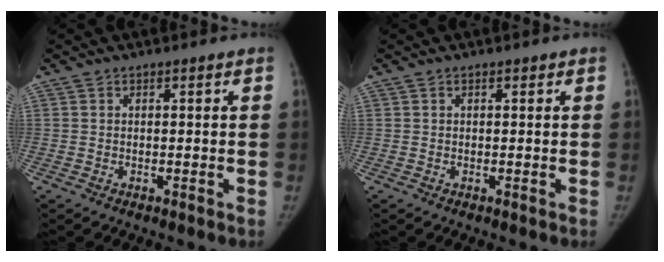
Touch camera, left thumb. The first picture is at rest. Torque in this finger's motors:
{"motor_torque": [-0.02, 0.08, -0.46, 0.26, 0.03]}